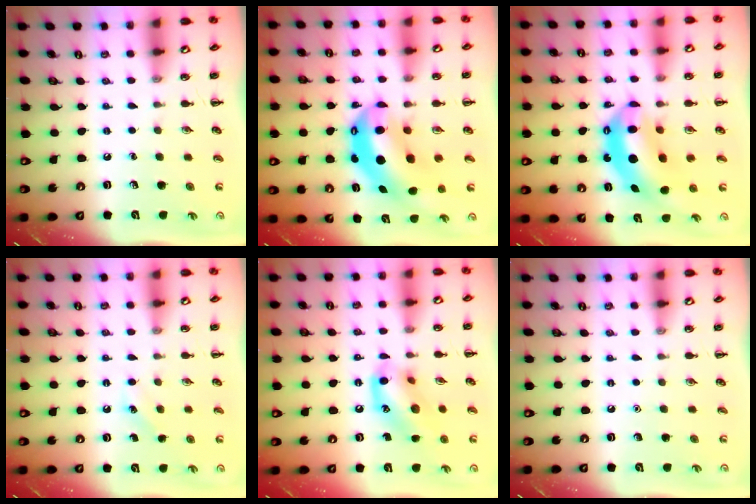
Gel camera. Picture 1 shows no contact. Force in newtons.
{"total": 12.5, "press": 12.1, "slide": 3.1}
{"total": 11.3, "press": 11.0, "slide": 2.6}
{"total": 4.1, "press": 4.0, "slide": 1.1}
{"total": 14.7, "press": 14.6, "slide": 1.2}
{"total": 1.6, "press": 1.6, "slide": 0.1}